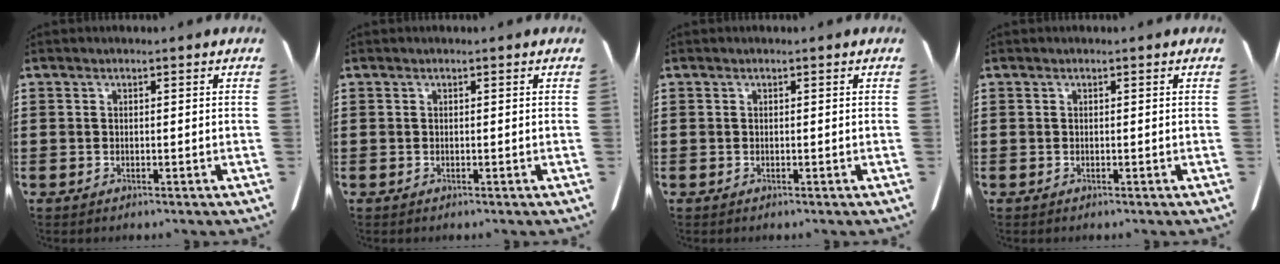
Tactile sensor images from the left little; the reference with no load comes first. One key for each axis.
{"total": 0.0}
{"total": 0.0}
{"total": 0.0}